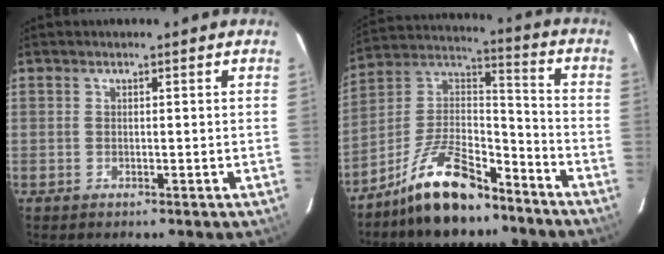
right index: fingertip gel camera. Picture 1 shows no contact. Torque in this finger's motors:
{"motor_torque": [1.07, -1.08, 0.62, 0.12]}